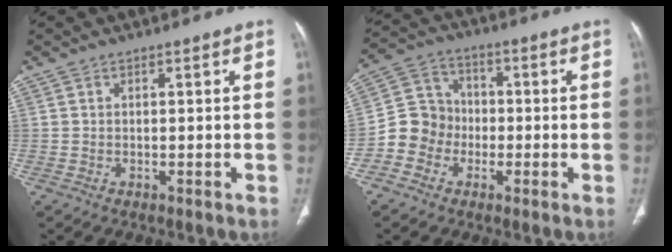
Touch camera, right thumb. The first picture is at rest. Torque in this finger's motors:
{"motor_torque": [-0.04, 0.85, 0.68, -1.12, 0.11]}